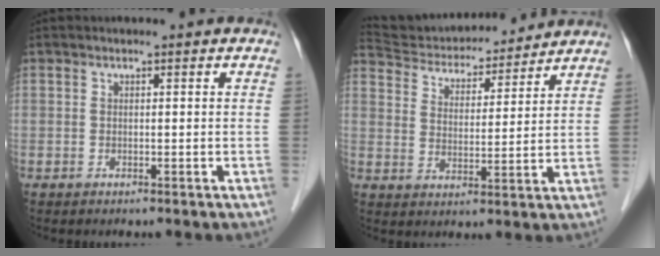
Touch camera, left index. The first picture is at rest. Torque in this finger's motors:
{"motor_torque": [-0.72, -1.42, 0.02, 0.00]}